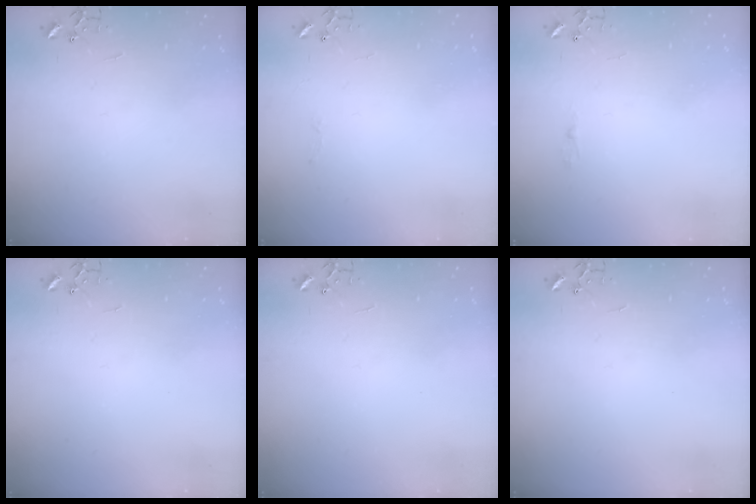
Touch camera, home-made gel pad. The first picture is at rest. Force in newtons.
{"total": 2.5, "press": 2.5, "slide": 0.4}
{"total": 2.5, "press": 2.5, "slide": 0.3}
{"total": 0.0}
{"total": 0.0}
{"total": 0.0}